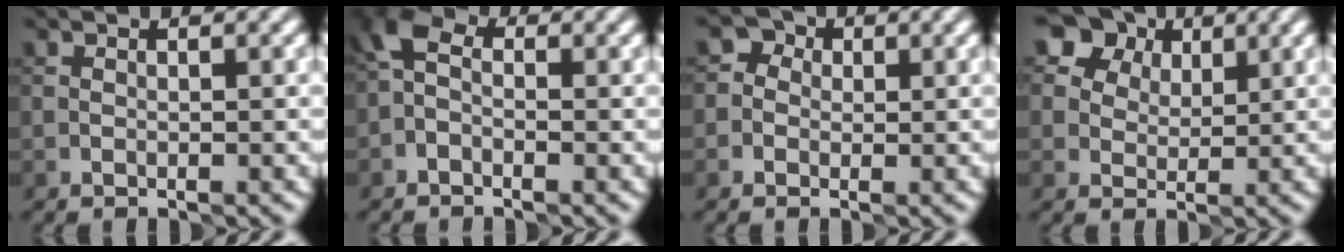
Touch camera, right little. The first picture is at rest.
{"total": 2.6, "force": [-0.5, 1.7, 1.9], "torque": [-0.042, 0.013, -0.022]}
{"total": 1.7, "force": [0.0, 1.6, 0.5], "torque": [-0.001, 0.010, -0.004]}
{"total": 6.7, "force": [4.0, 4.8, 2.6], "torque": [-0.045, 0.016, 0.059]}